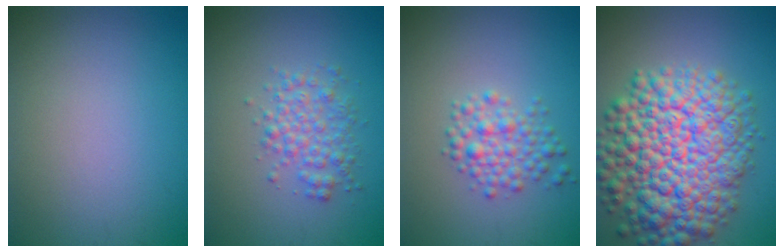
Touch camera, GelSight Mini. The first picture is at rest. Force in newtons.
{"total": 2.7, "press": 2.7, "slide": 0.0}
{"total": 2.8, "press": 2.8, "slide": 0.1}
{"total": 12.4, "press": 12.4, "slide": 0.5}